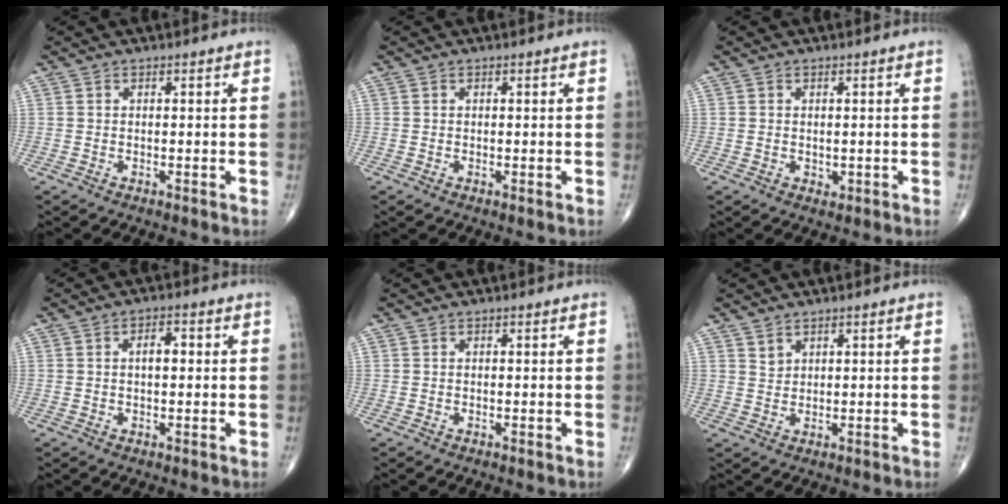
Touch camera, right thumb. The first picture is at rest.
{"total": 0.7, "force": [-0.1, 0.5, 0.6], "torque": [-0.013, -0.004, -0.001]}
{"total": 1.2, "force": [0.0, 1.0, 0.7], "torque": [-0.009, -0.001, 0.004]}
{"total": 3.2, "force": [0.5, 1.6, 2.8], "torque": [-0.041, 0.005, 0.004]}
{"total": 0.0}
{"total": 1.7, "force": [1.4, 0.9, 0.4], "torque": [0.004, -0.011, 0.026]}